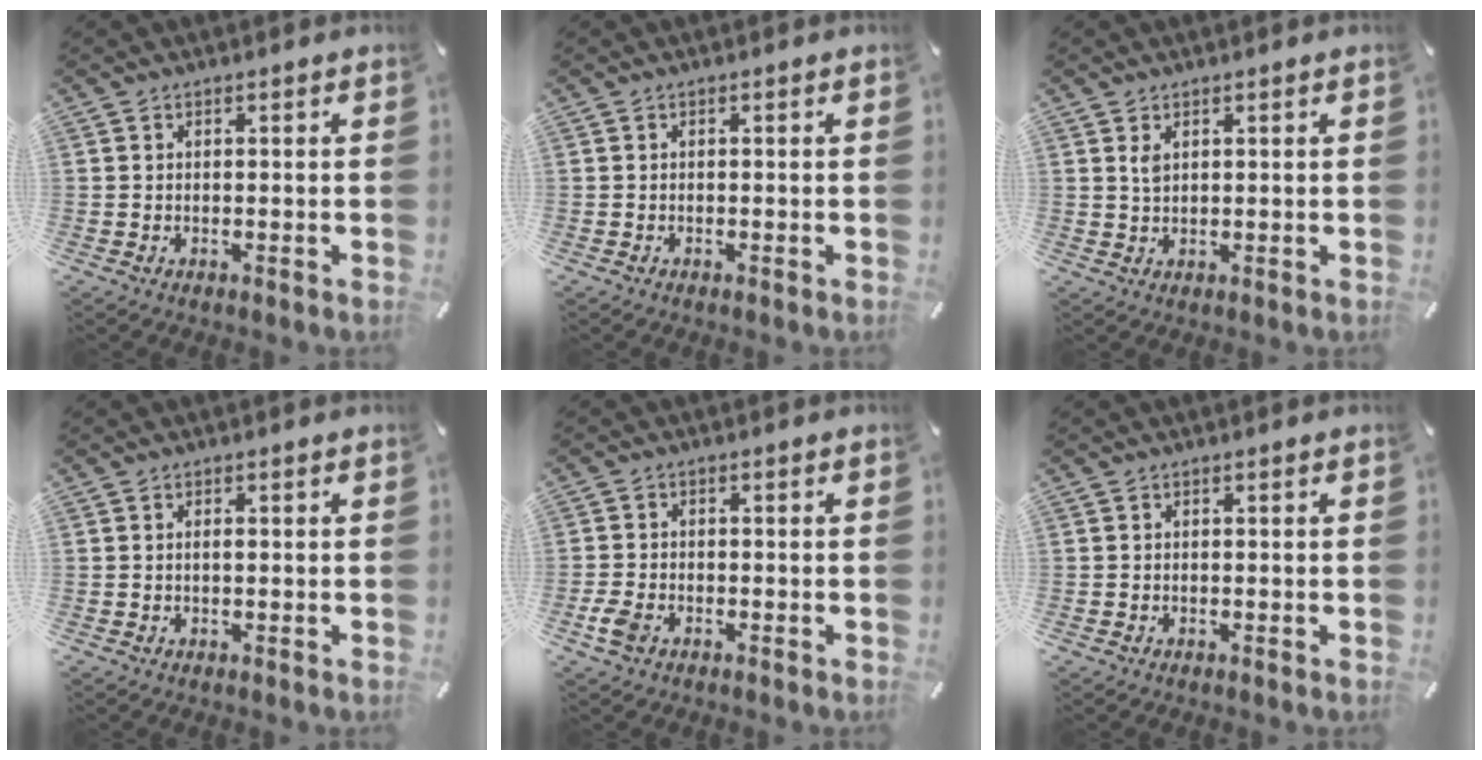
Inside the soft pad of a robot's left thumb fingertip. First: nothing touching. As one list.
[{"total": 0.0}, {"total": 1.9, "force": [1.0, 0.9, 1.3], "torque": [-0.029, 0.000, 0.018]}, {"total": 0.8, "force": [0.0, 0.5, 0.6], "torque": [-0.012, 0.000, 0.000]}, {"total": 4.0, "force": [-1.9, 2.5, 2.6], "torque": [-0.067, -0.001, -0.039]}, {"total": 0.0}]